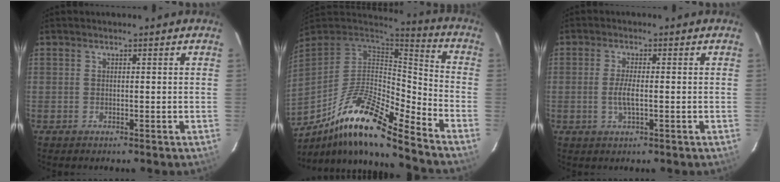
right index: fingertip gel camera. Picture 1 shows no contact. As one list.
[{"total": 17.9, "force": [-12.2, 3.1, 12.8], "torque": [-0.241, -0.011, -0.240]}, {"total": 3.0, "force": [-0.7, 0.6, 2.9], "torque": [-0.058, -0.005, -0.011]}]